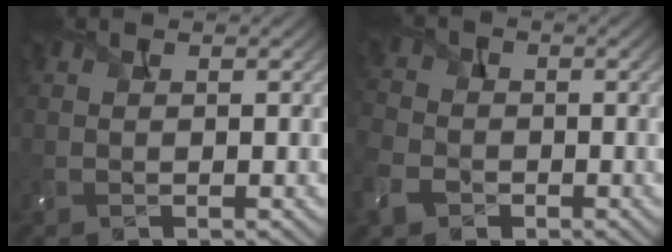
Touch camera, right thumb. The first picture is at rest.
{"total": 6.1, "force": [-3.0, 4.5, 2.8], "torque": [-0.090, -0.012, -0.074]}